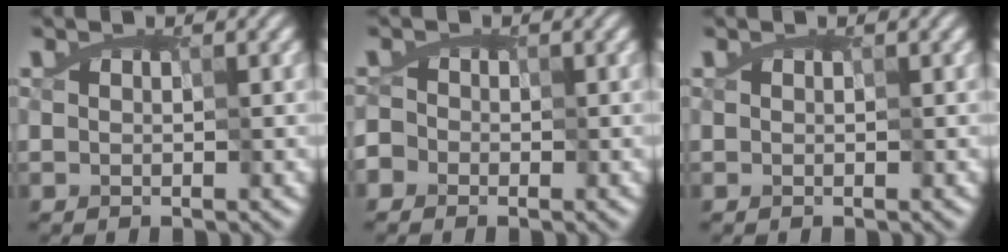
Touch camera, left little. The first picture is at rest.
{"total": 1.8, "force": [0.1, 1.8, 0.4], "torque": [-0.020, 0.005, 0.008]}
{"total": 0.0}